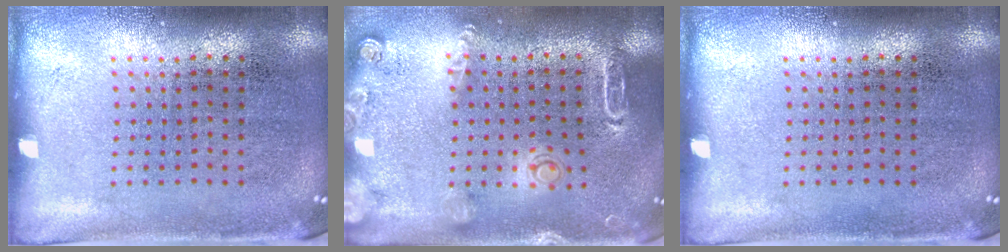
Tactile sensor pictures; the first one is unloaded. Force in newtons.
{"total": 1.8, "press": 1.8, "slide": 0.4}
{"total": 0.0}